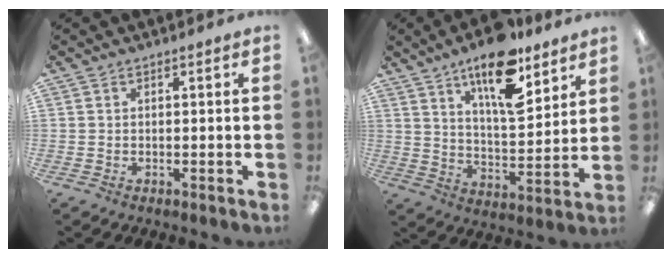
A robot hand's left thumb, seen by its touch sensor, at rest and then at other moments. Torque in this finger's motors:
{"motor_torque": [0.30, 0.64, 1.48, -1.29, 0.13]}